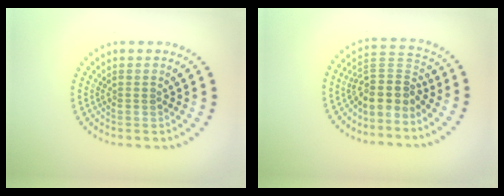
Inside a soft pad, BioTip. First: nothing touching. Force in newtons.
{"total": 4.1, "press": 3.0, "slide": 2.8}